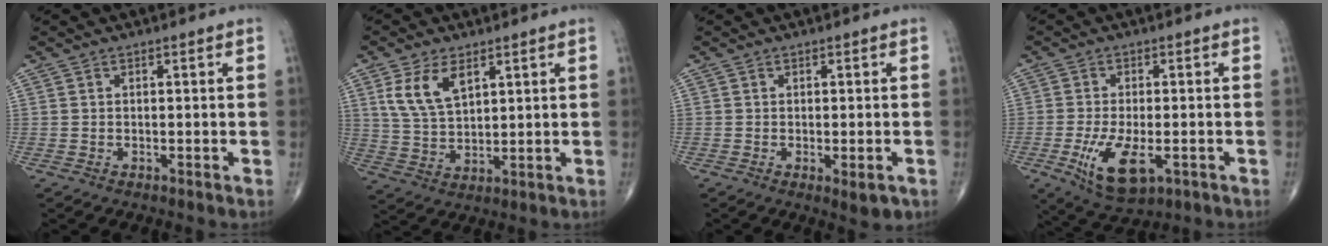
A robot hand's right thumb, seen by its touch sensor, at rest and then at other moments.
{"total": 8.5, "force": [3.9, 4.5, 6.0], "torque": [-0.108, -0.013, 0.084]}
{"total": 3.4, "force": [-1.2, 1.2, 3.0], "torque": [-0.034, -0.006, -0.009]}
{"total": 9.9, "force": [-3.2, 4.4, 8.2], "torque": [-0.152, -0.010, -0.046]}